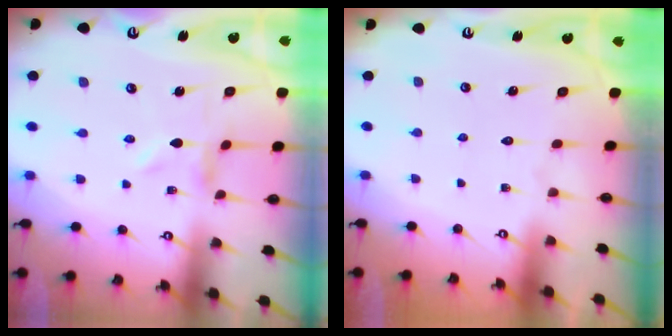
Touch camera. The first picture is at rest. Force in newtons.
{"total": 1.6, "press": 1.6, "slide": 0.2}